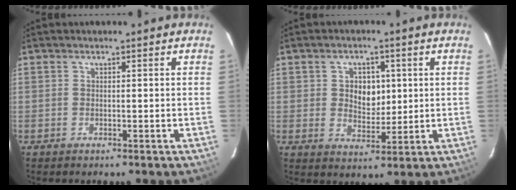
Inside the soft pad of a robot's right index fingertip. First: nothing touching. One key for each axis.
{"total": 5.9, "fx": 1.0, "fy": 4.5, "fz": 3.7, "tx": -0.059, "ty": 0.007, "tz": 0.024}